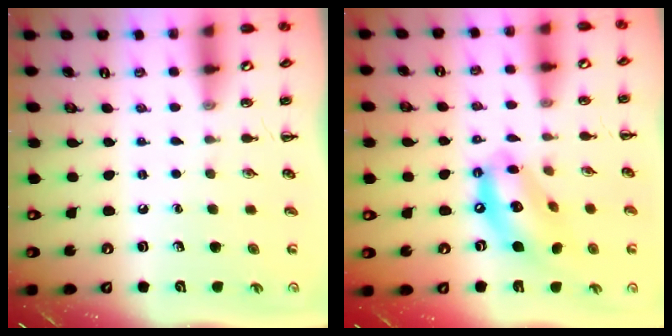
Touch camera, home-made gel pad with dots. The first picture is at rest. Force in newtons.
{"total": 14.0, "press": 13.6, "slide": 3.5}